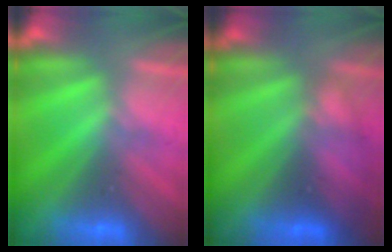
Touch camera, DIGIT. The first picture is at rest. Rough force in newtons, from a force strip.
{"total": 2.2}